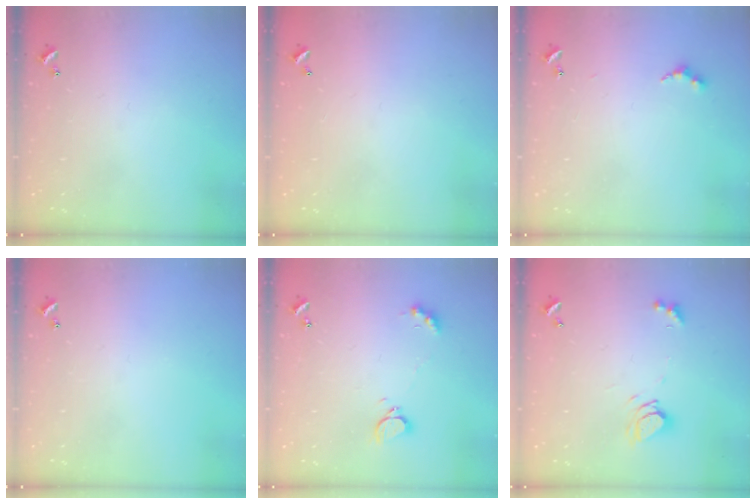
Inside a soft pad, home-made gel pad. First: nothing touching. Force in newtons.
{"total": 3.0, "press": 3.0, "slide": 0.1}
{"total": 4.0, "press": 4.0, "slide": 0.5}
{"total": 0.0}
{"total": 4.1, "press": 4.0, "slide": 0.7}
{"total": 7.7, "press": 7.6, "slide": 1.0}